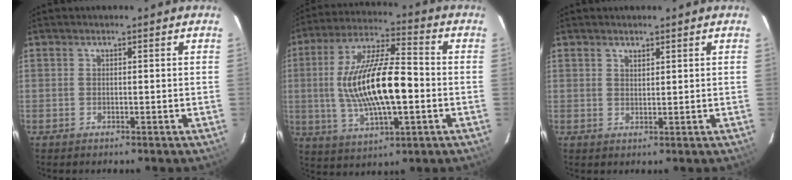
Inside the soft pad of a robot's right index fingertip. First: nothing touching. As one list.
[{"total": 18.3, "force": [-1.5, 6.1, 17.2], "torque": [-0.331, 0.003, -0.020]}, {"total": 1.4, "force": [1.1, 0.6, 0.5], "torque": [-0.005, -0.002, 0.021]}]